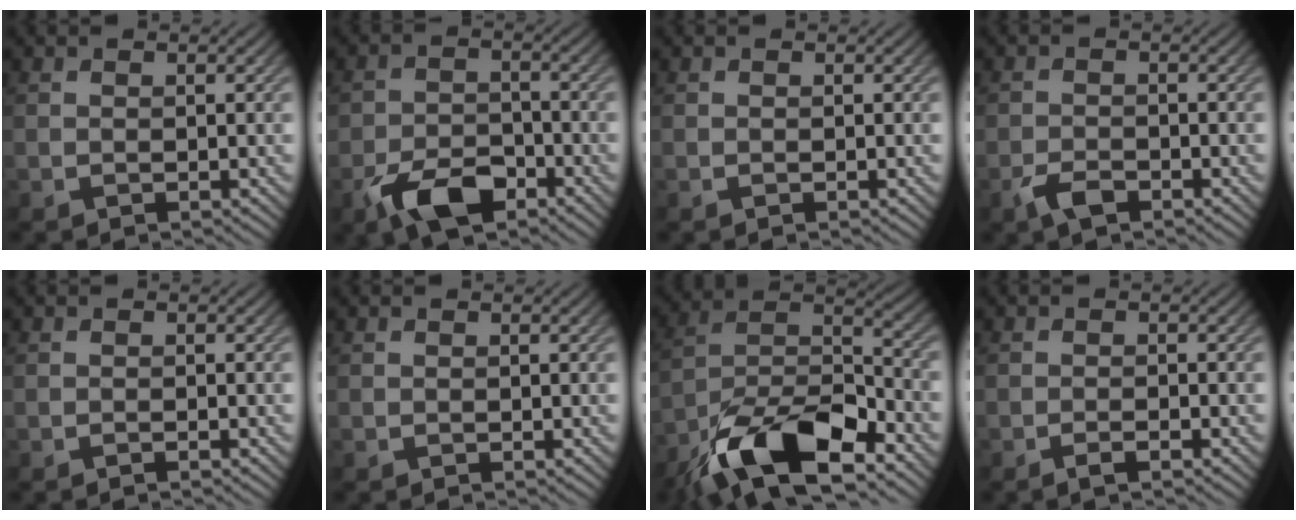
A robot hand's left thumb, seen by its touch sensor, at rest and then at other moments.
{"total": 7.1, "force": [-4.3, 3.8, 4.1], "torque": [-0.076, 0.000, -0.089]}
{"total": 0.0}
{"total": 2.7, "force": [-1.8, 1.2, 1.6], "torque": [-0.032, 0.000, -0.039]}
{"total": 0.8, "force": [-0.5, 0.0, 0.6], "torque": [-0.011, 0.001, -0.011]}
{"total": 0.0}
{"total": 16.1, "force": [-10.6, 6.1, 10.4], "torque": [-0.209, -0.014, -0.204]}
{"total": 1.7, "force": [-1.1, 0.2, 1.3], "torque": [-0.022, 0.005, -0.023]}